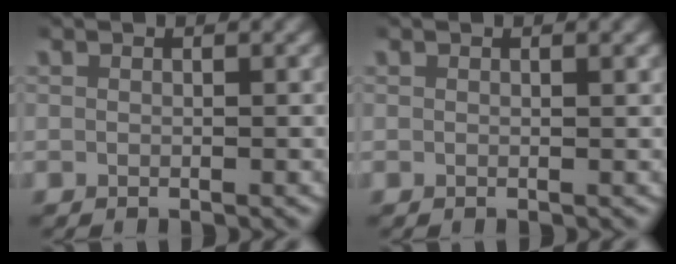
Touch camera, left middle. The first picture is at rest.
{"total": 0.0}